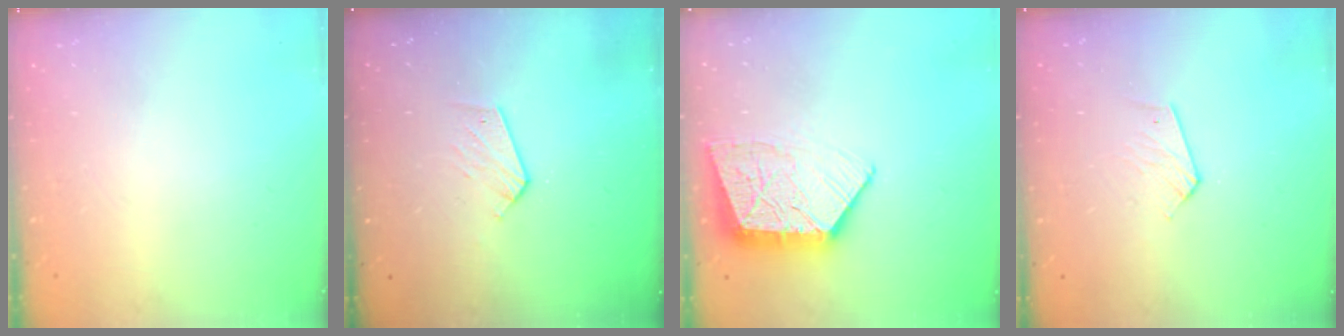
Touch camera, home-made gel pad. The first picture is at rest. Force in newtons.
{"total": 5.4, "press": 5.3, "slide": 0.5}
{"total": 13.6, "press": 13.5, "slide": 1.0}
{"total": 4.0, "press": 4.0, "slide": 0.3}